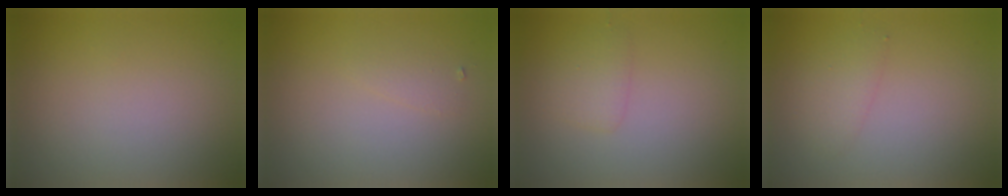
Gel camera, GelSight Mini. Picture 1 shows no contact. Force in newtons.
{"total": 0.8, "press": 0.8, "slide": 0.0}
{"total": 1.6, "press": 1.6, "slide": 0.1}
{"total": 1.5, "press": 1.5, "slide": 0.1}